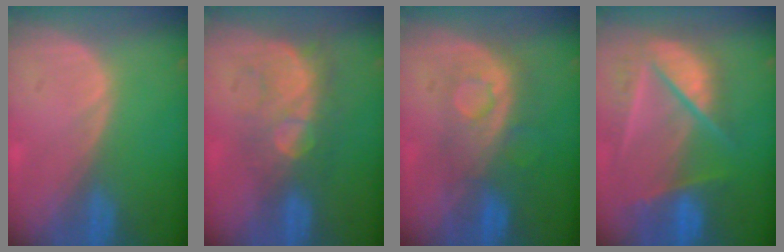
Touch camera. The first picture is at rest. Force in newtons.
{"total": 8.9, "press": 7.6, "slide": 4.6}
{"total": 7.8, "press": 7.5, "slide": 2.0}
{"total": 9.8, "press": 8.2, "slide": 5.3}